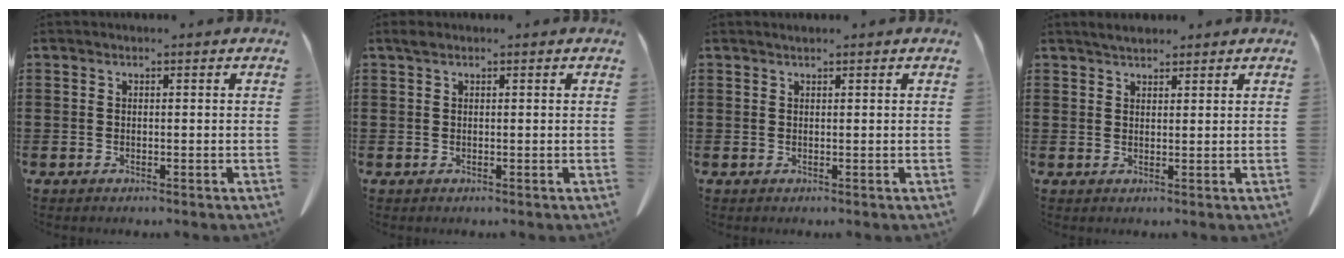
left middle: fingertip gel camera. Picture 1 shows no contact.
{"total": 0.7, "force": [0.5, 0.4, 0.4], "torque": [-0.012, 0.001, 0.009]}
{"total": 0.6, "force": [0.5, 0.0, 0.3], "torque": [-0.007, -0.001, 0.011]}
{"total": 2.2, "force": [2.0, 0.5, 0.5], "torque": [-0.015, 0.003, 0.040]}